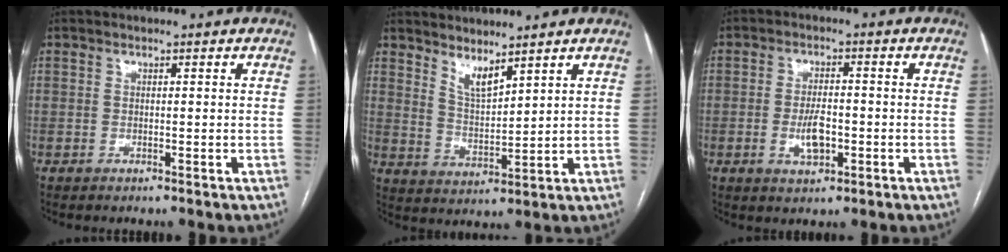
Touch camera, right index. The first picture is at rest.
{"total": 4.5, "force": [3.8, 0.7, 2.3], "torque": [-0.051, -0.016, 0.081]}
{"total": 4.7, "force": [-1.2, 1.9, 4.1], "torque": [-0.083, -0.001, -0.014]}